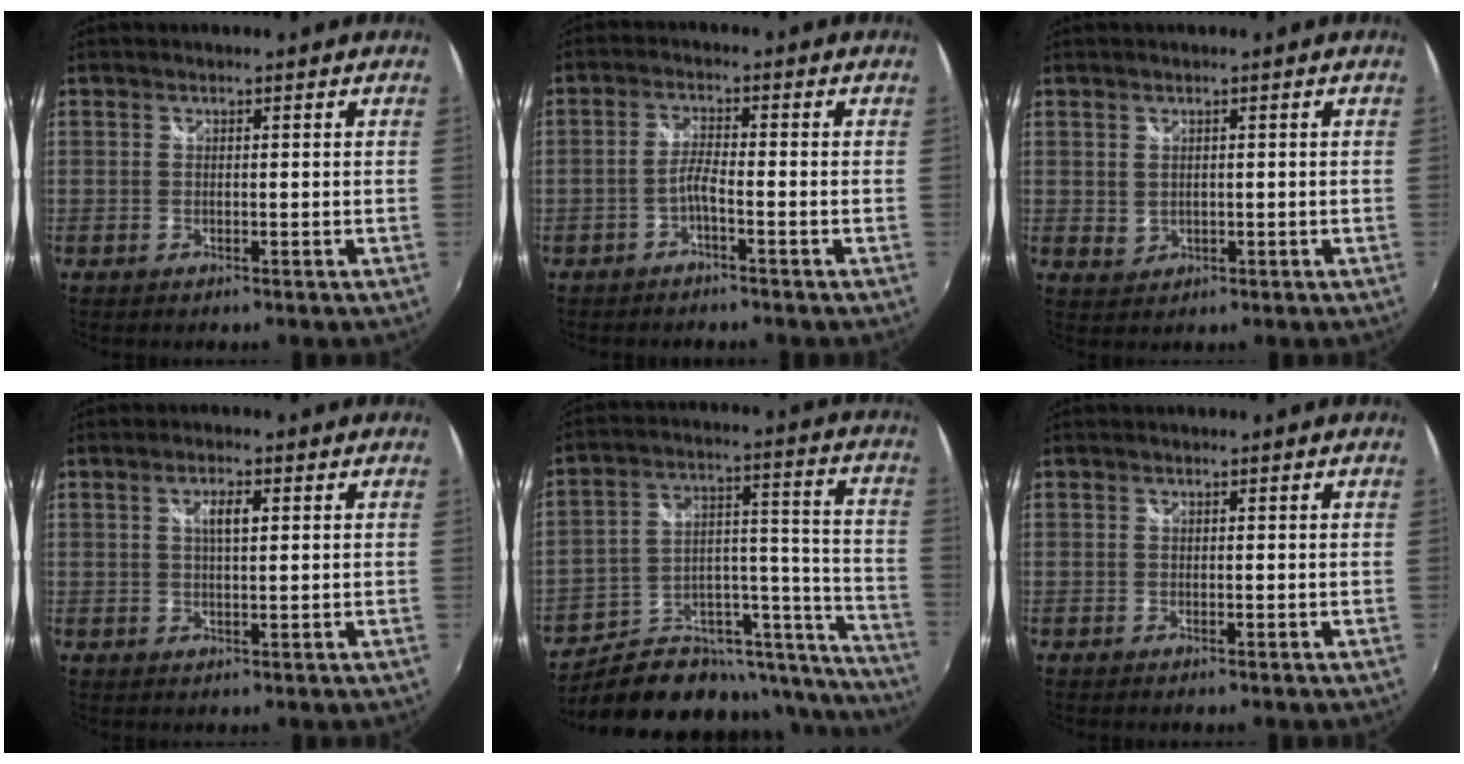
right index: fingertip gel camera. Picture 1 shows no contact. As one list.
[{"total": 2.4, "force": [-1.5, -0.1, 1.9], "torque": [-0.047, 0.007, -0.032]}, {"total": 2.0, "force": [0.5, 1.7, 1.1], "torque": [-0.016, 0.001, 0.013]}, {"total": 3.1, "force": [1.0, 0.7, 2.8], "torque": [-0.049, 0.003, 0.015]}, {"total": 23.5, "force": [-14.9, 11.9, 13.6], "torque": [-0.177, 0.045, -0.197]}, {"total": 0.0}]